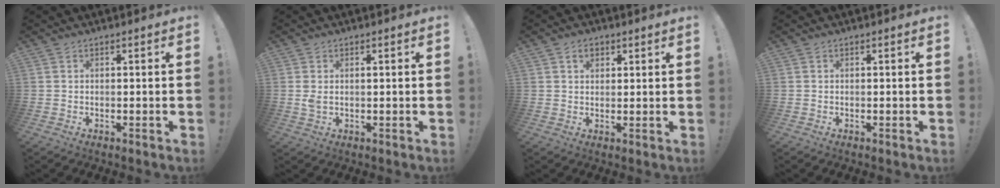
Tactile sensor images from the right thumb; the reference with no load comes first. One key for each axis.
{"total": 1.7, "fx": 0.5, "fy": 0.8, "fz": 1.4, "tx": -0.027, "ty": 0.002, "tz": 0.007}
{"total": 2.9, "fx": 1.4, "fy": 1.9, "fz": 1.6, "tx": -0.020, "ty": 0.001, "tz": 0.023}
{"total": 0.0}